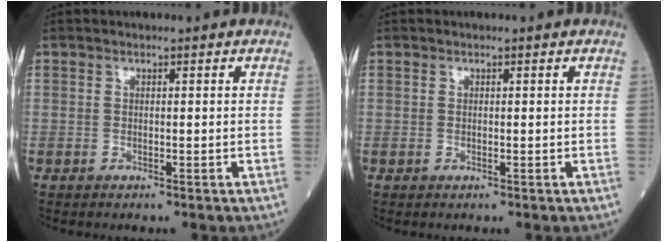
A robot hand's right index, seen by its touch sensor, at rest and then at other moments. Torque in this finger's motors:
{"motor_torque": [0.03, 0.00, -0.01, -0.01]}